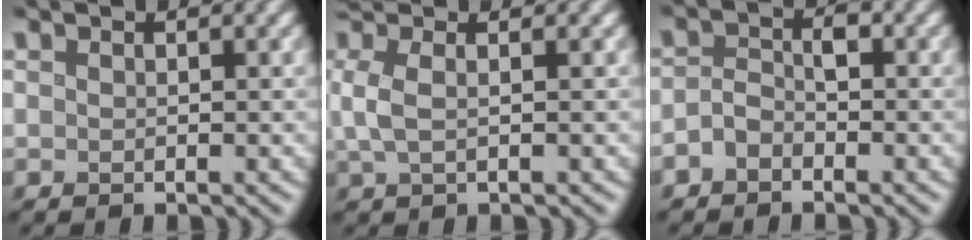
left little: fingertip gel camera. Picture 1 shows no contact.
{"total": 2.9, "force": [0.4, 1.0, 2.6], "torque": [-0.054, 0.010, 0.005]}
{"total": 2.2, "force": [-1.1, 1.2, 1.5], "torque": [-0.030, 0.009, -0.025]}